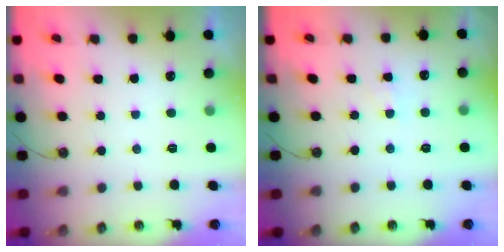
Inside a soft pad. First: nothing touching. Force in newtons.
{"total": 2.5, "press": 2.5, "slide": 0.5}